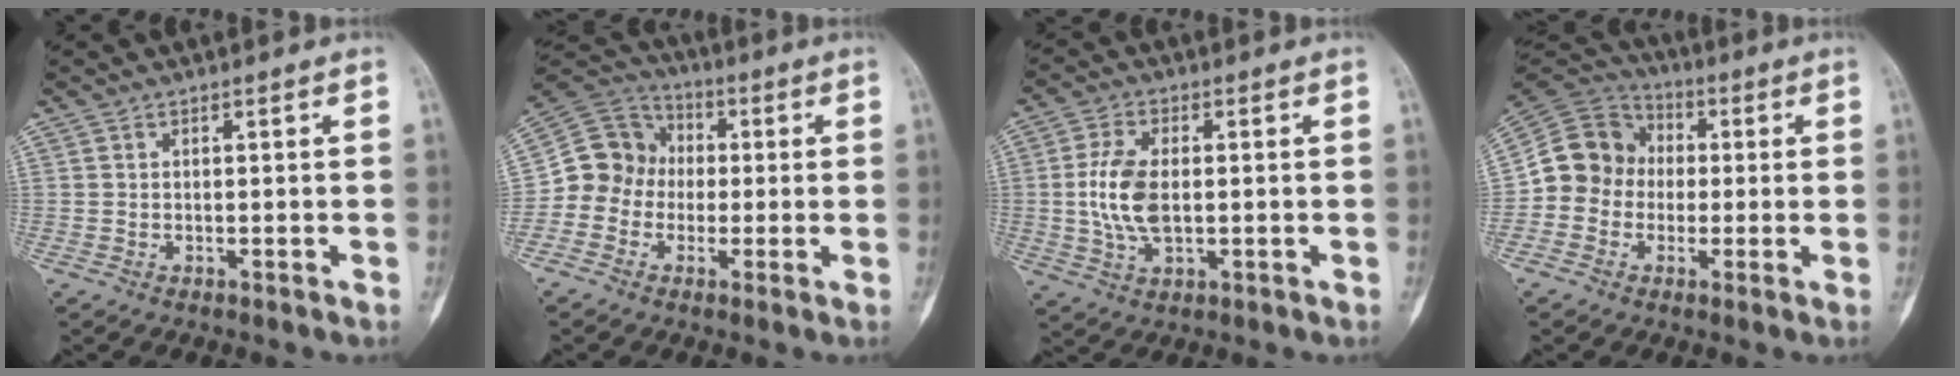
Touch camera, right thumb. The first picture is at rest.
{"total": 10.5, "force": [-1.4, 9.9, 3.2], "torque": [-0.028, 0.045, -0.038]}
{"total": 8.9, "force": [0.0, 4.8, 7.5], "torque": [-0.158, -0.001, 0.004]}
{"total": 11.4, "force": [-0.7, 10.5, 4.3], "torque": [-0.049, 0.034, -0.024]}